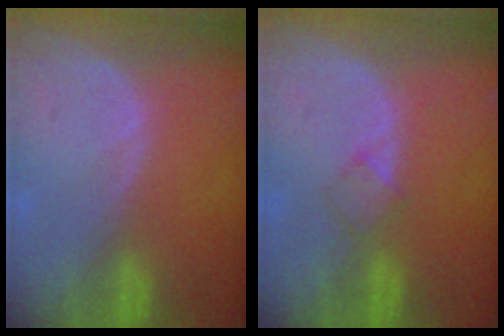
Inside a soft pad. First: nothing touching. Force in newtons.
{"total": 2.0, "press": 2.0, "slide": 0.2}